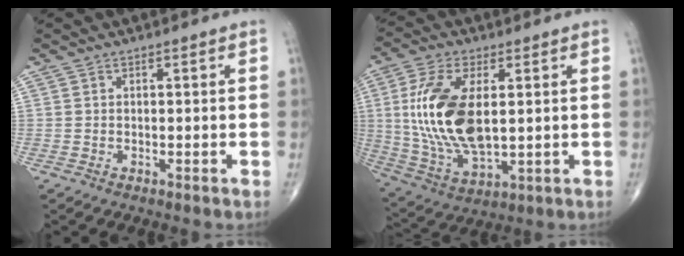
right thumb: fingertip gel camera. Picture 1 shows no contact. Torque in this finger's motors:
{"motor_torque": [-0.13, 2.92, 1.87, 0.42, 0.51]}